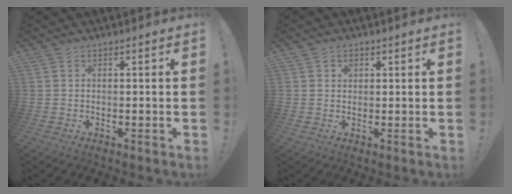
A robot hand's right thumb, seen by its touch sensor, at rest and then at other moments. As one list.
[{"total": 1.5, "force": [0.7, 1.4, 0.3], "torque": [0.009, -0.003, 0.009]}]